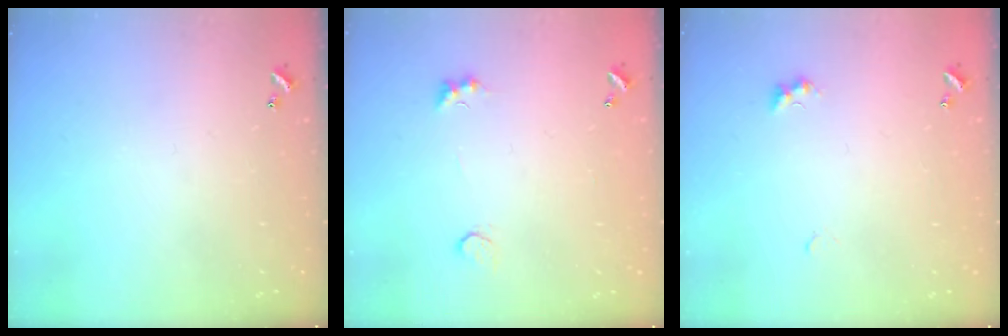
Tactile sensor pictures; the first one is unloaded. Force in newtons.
{"total": 1.5, "press": 1.3, "slide": 0.7}
{"total": 2.7, "press": 2.6, "slide": 0.6}